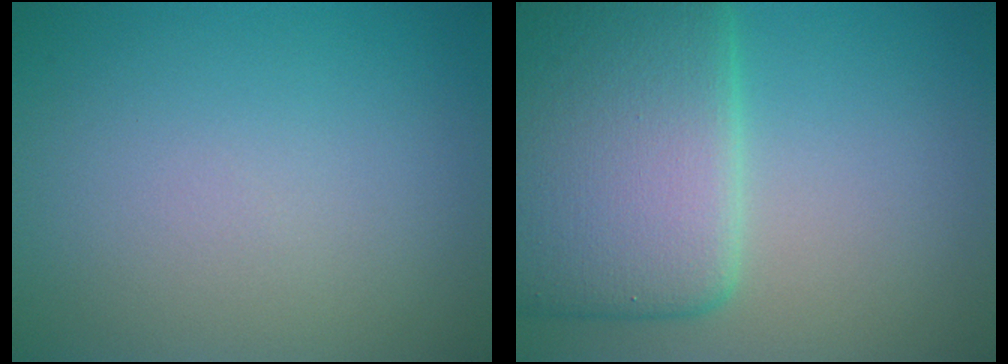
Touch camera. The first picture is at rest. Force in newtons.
{"total": 10.8, "press": 10.8, "slide": 0.3}